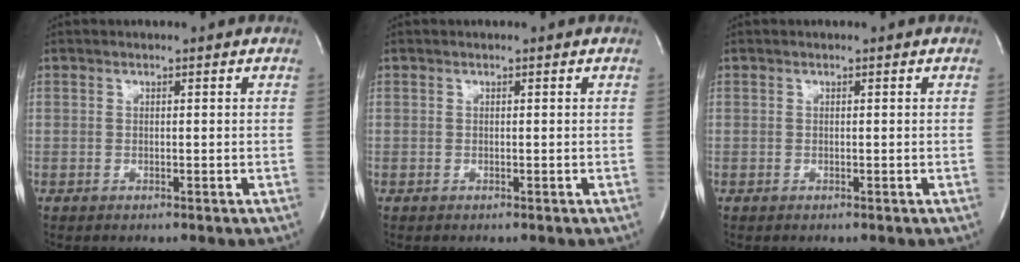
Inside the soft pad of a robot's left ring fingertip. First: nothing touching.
{"total": 0.0}
{"total": 0.0}